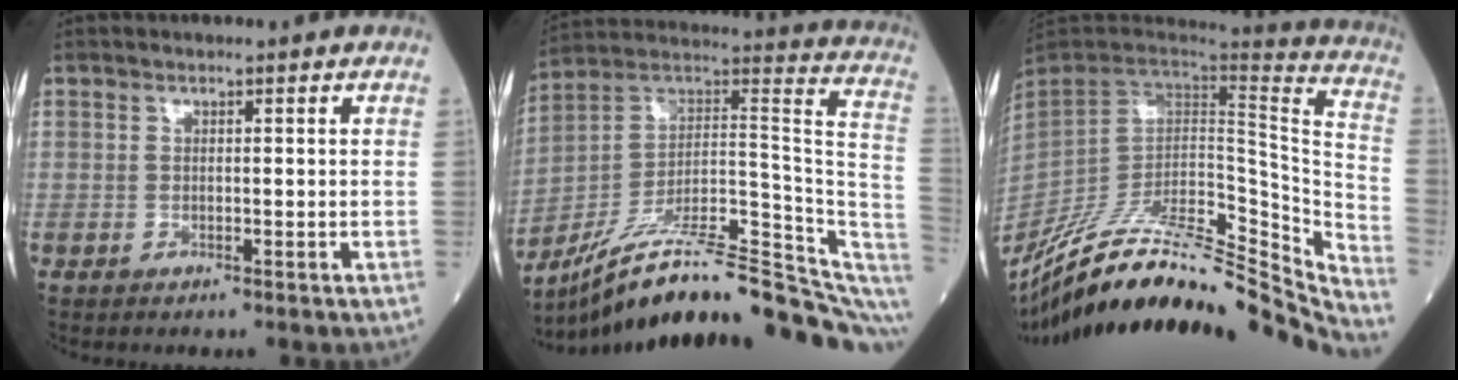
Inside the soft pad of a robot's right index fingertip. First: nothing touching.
{"total": 27.1, "force": [-19.2, 5.2, 18.5], "torque": [-0.206, 0.039, -0.299]}
{"total": 36.5, "force": [-31.9, 5.6, 16.9], "torque": [-0.217, -0.038, -0.461]}